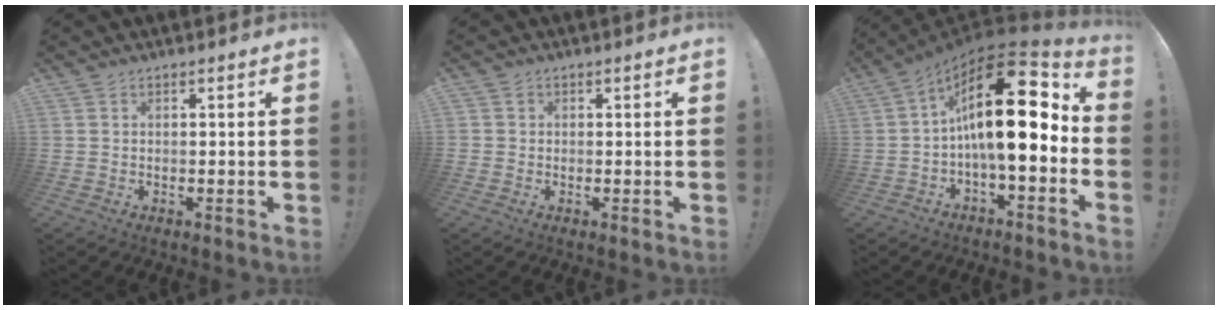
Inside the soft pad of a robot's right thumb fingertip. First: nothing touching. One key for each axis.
{"total": 1.5, "fx": -0.1, "fy": 1.5, "fz": 0.3, "tx": 0.004, "ty": 0.002, "tz": -0.003}
{"total": 22.8, "fx": 3.7, "fy": 8.0, "fz": 21.0, "tx": -0.355, "ty": -0.021, "tz": 0.059}